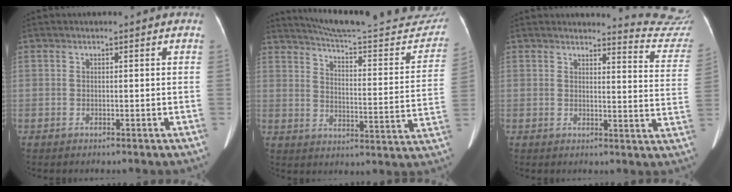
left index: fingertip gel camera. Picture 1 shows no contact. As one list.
[{"total": 27.0, "force": [25.1, 3.2, 9.5], "torque": [-0.133, -0.079, 0.313]}, {"total": 12.1, "force": [12.1, 0.0, 0.0], "torque": [0.021, -0.112, 0.102]}]